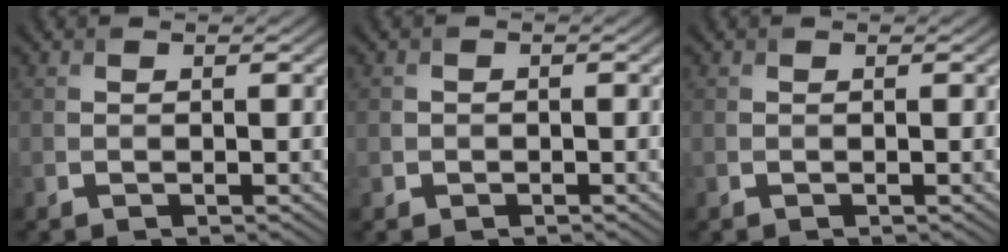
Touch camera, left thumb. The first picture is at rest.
{"total": 1.0, "force": [-0.4, 0.9, -0.1], "torque": [0.011, 0.002, -0.011]}
{"total": 0.0}